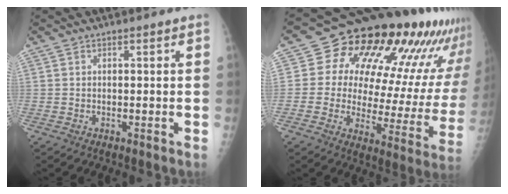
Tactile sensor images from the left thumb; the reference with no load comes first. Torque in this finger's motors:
{"motor_torque": [0.52, 0.70, -0.25, -0.33, 0.12]}